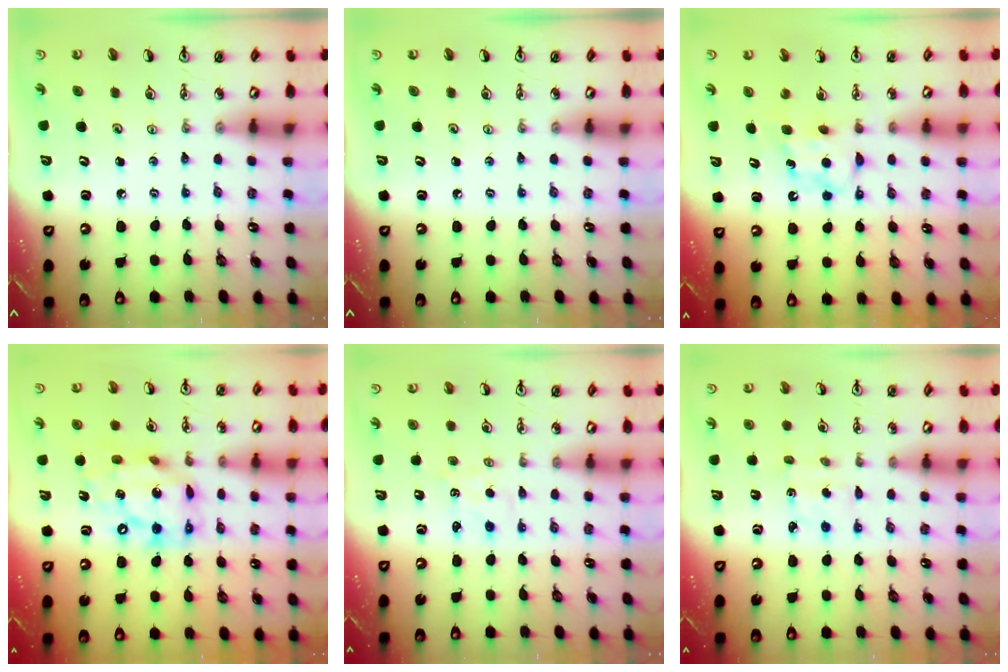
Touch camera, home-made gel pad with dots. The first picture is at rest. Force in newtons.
{"total": 0.0}
{"total": 6.9, "press": 6.8, "slide": 0.4}
{"total": 16.5, "press": 16.5, "slide": 1.4}
{"total": 1.6, "press": 1.5, "slide": 0.3}
{"total": 2.8, "press": 2.8, "slide": 0.5}